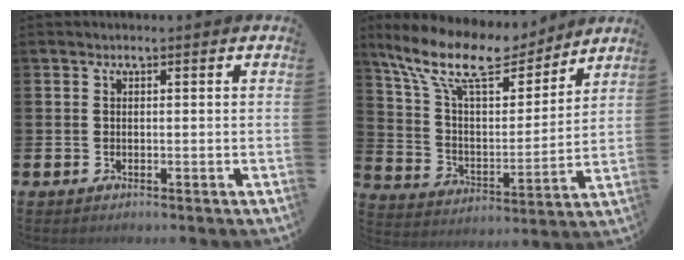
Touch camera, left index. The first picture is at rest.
{"total": 13.3, "force": [11.1, 4.3, 5.9], "torque": [-0.158, -0.060, 0.196]}